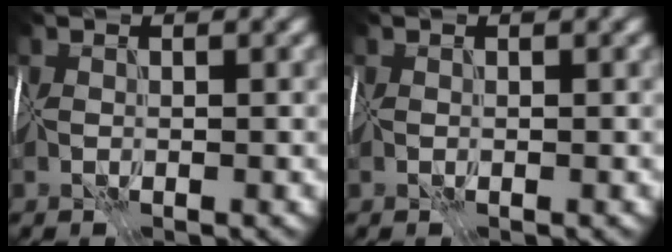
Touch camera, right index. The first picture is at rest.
{"total": 0.0}